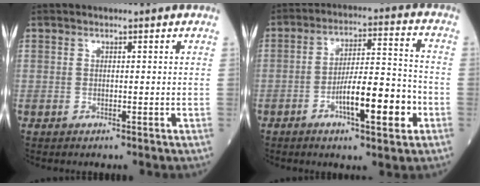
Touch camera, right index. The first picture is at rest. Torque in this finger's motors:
{"motor_torque": [1.28, -0.43, 0.65, 0.18]}